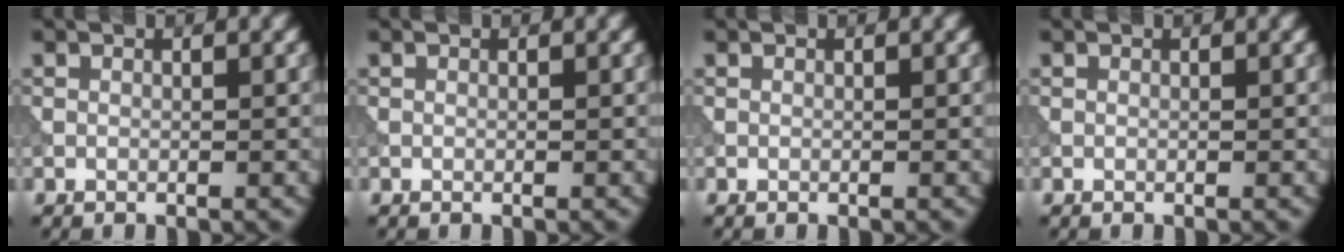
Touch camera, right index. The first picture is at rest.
{"total": 0.0}
{"total": 0.0}
{"total": 0.0}